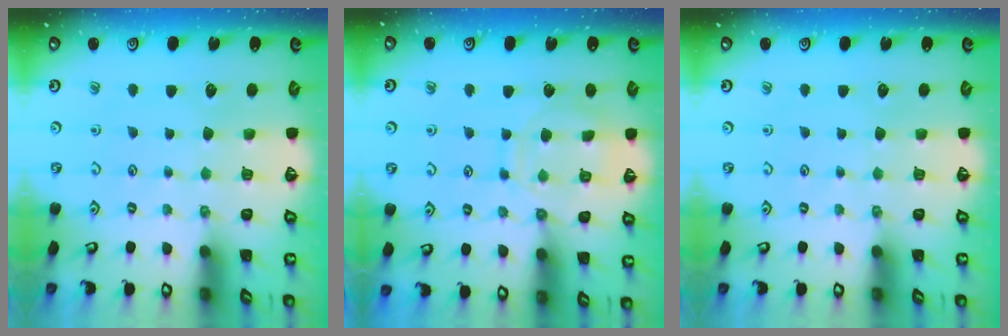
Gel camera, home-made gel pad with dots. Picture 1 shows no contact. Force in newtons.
{"total": 11.7, "press": 11.7, "slide": 0.8}
{"total": 0.0}